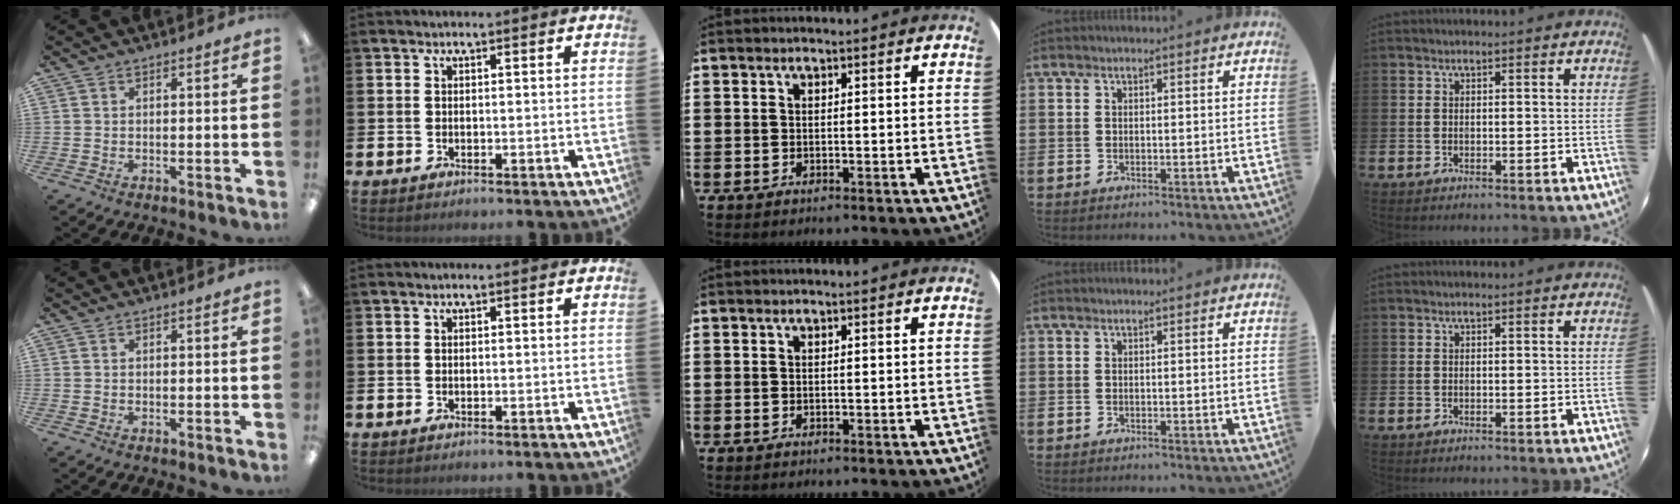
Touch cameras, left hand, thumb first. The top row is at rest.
{}